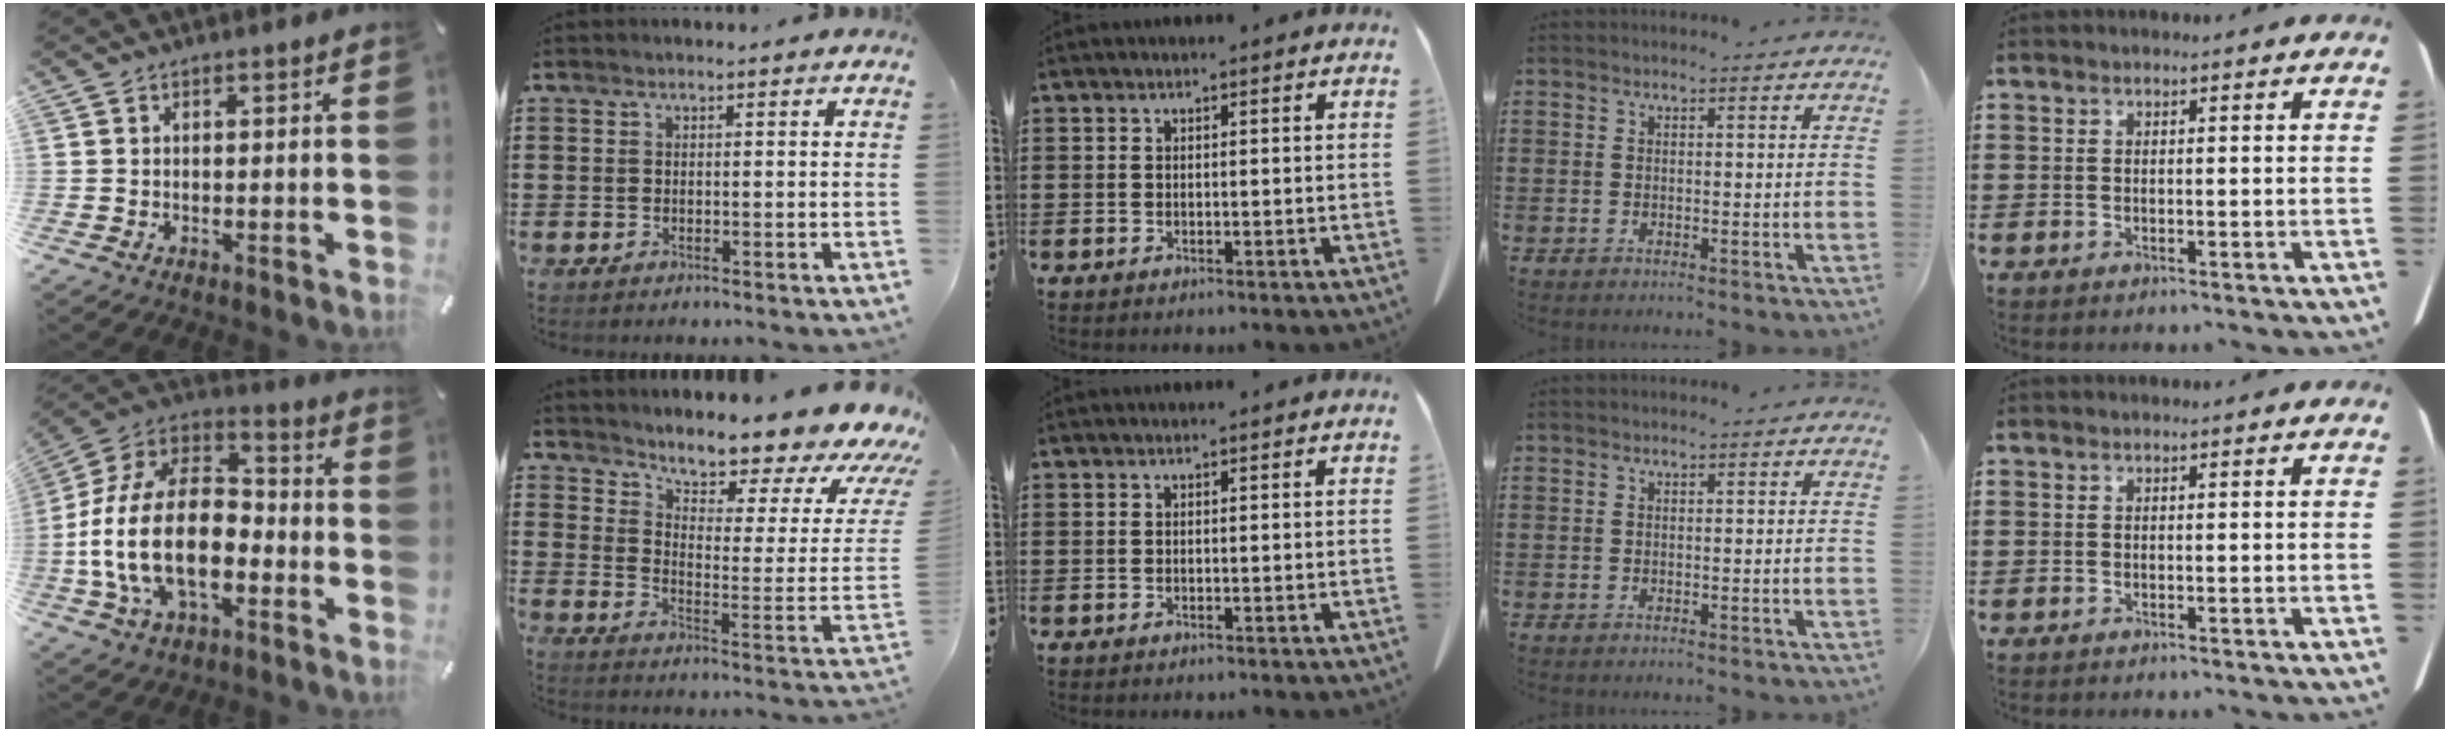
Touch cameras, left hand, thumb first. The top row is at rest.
{"thumb": {"total": 21.9, "force": [-5.9, 13.5, 16.2], "torque": [-0.346, 0.028, -0.096]}, "index": {"total": 9.9, "force": [8.7, 2.0, 4.3], "torque": [-0.073, -0.082, 0.140]}}